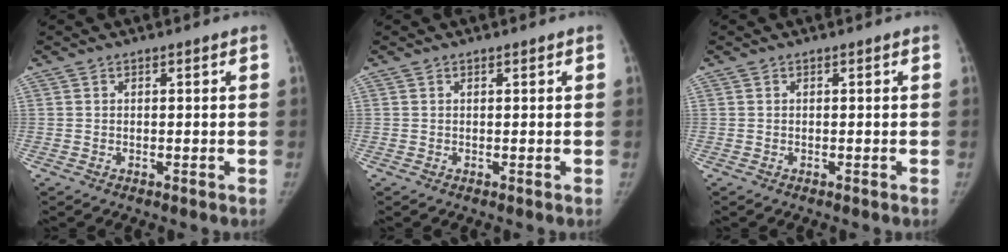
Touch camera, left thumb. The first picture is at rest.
{"total": 0.0}
{"total": 0.0}